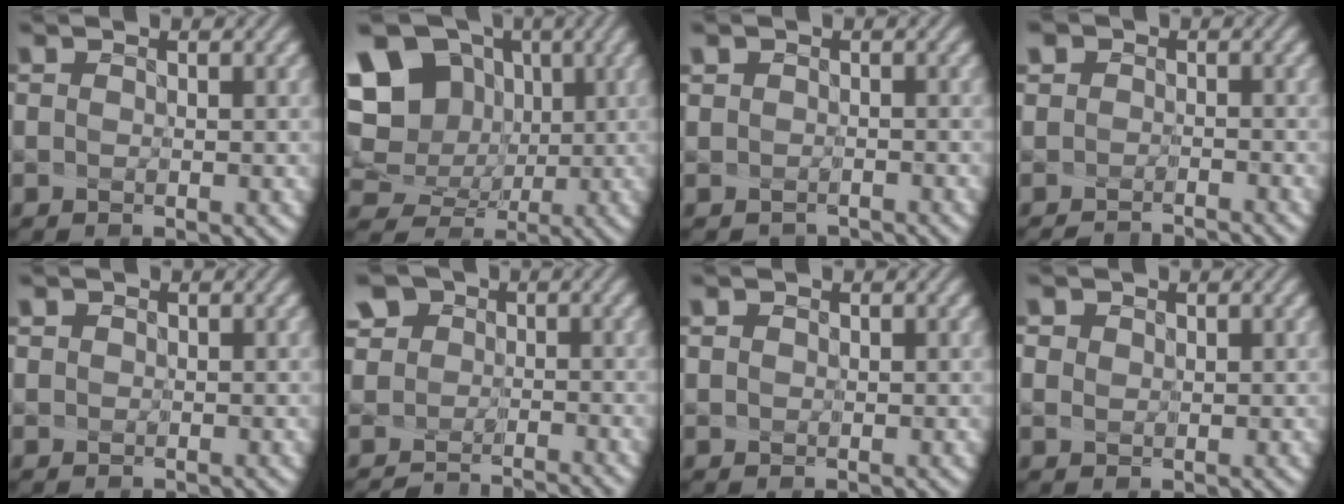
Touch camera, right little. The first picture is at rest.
{"total": 15.2, "force": [3.8, 12.7, 7.5], "torque": [-0.176, -0.001, 0.076]}
{"total": 1.5, "force": [-0.2, 1.4, -0.4], "torque": [0.013, -0.010, -0.012]}
{"total": 3.8, "force": [-2.3, 2.6, 1.7], "torque": [-0.016, -0.005, -0.039]}
{"total": 1.2, "force": [0.8, 0.8, 0.3], "torque": [-0.005, 0.001, 0.012]}
{"total": 5.7, "force": [-2.5, 4.5, 2.6], "torque": [-0.052, -0.010, -0.038]}
{"total": 1.0, "force": [0.7, 0.6, 0.4], "torque": [-0.011, -0.002, 0.015]}
{"total": 3.3, "force": [1.8, 2.3, 1.5], "torque": [-0.057, 0.000, 0.037]}